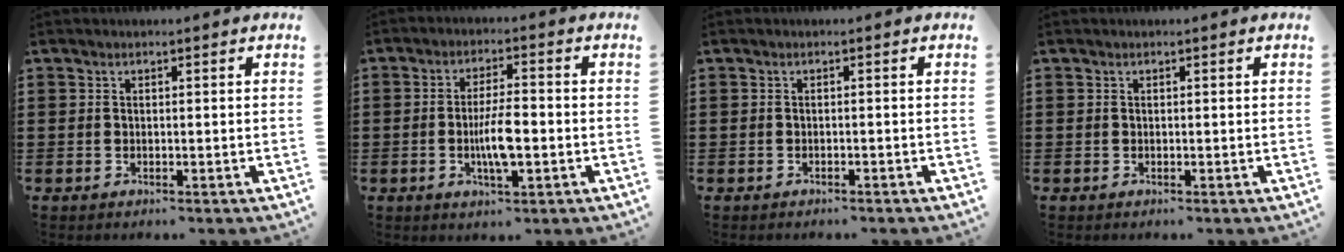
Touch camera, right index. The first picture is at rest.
{"total": 6.3, "force": [-1.3, 1.7, 5.9], "torque": [-0.116, 0.000, -0.026]}
{"total": 0.5, "force": [-0.5, 0.1, 0.2], "torque": [-0.005, -0.002, -0.010]}
{"total": 0.0}